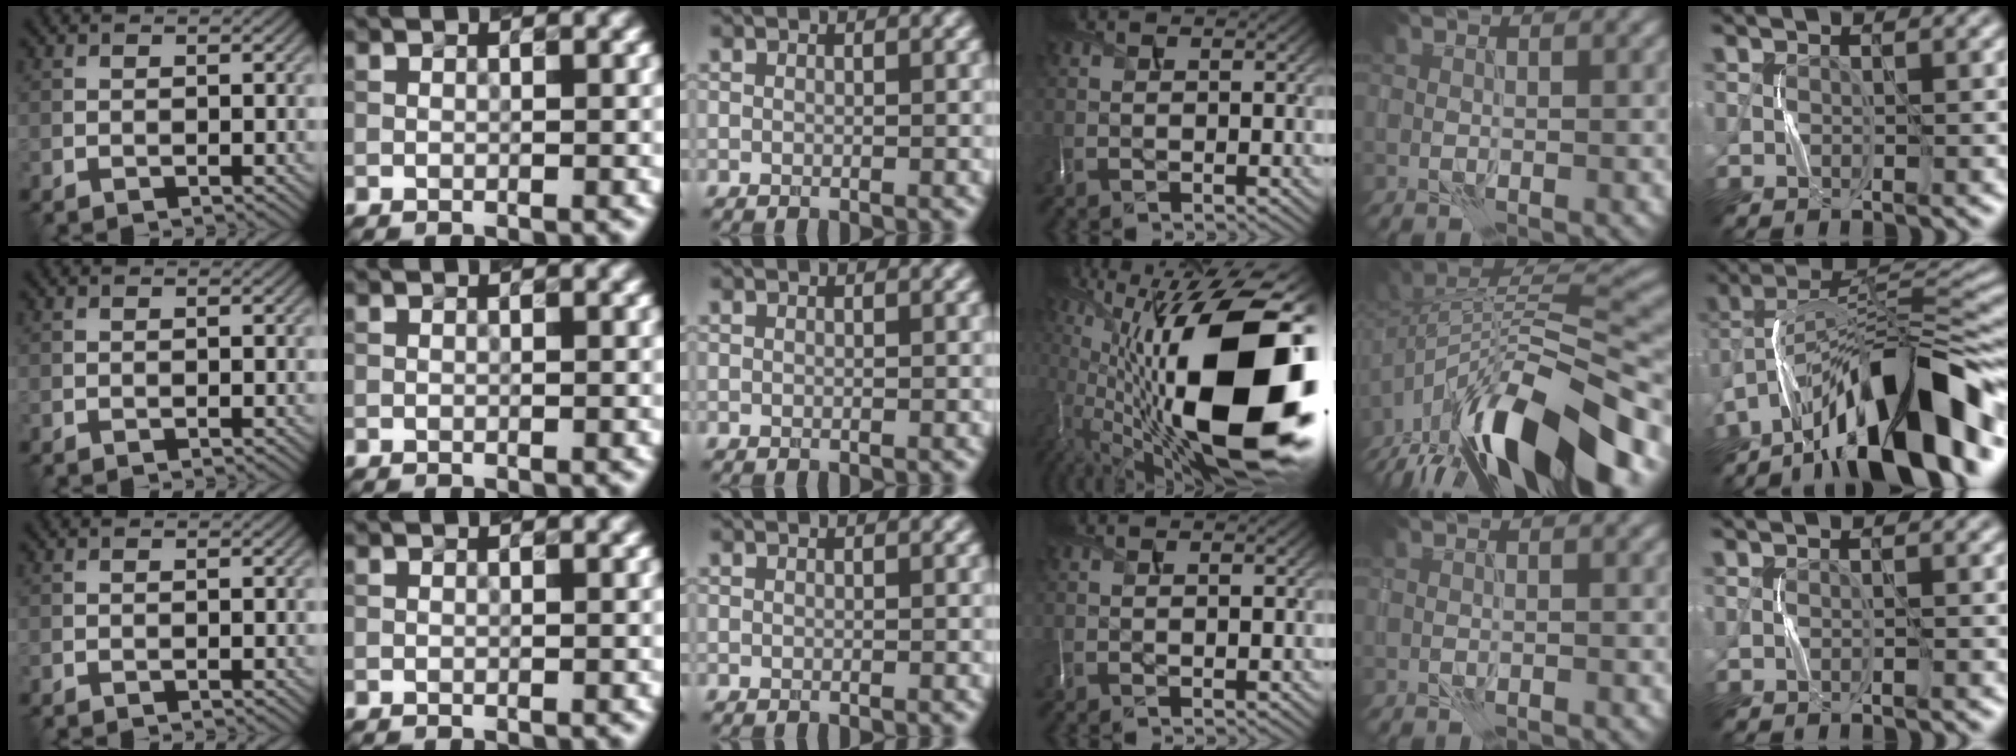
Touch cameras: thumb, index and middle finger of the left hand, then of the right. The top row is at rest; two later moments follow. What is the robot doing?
{"motion": "press", "object": "grip strengthener"}